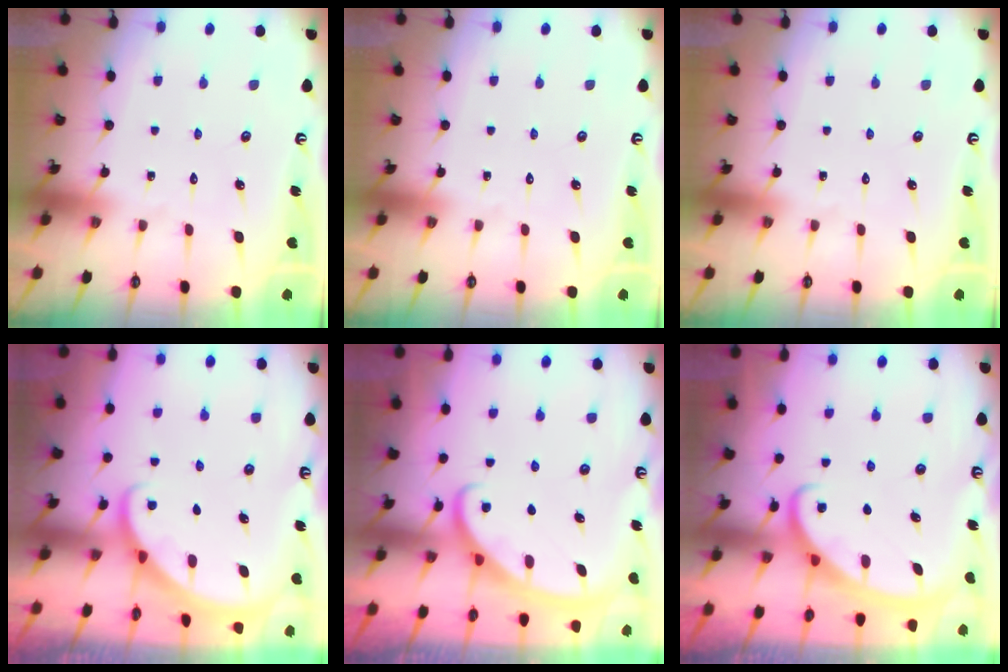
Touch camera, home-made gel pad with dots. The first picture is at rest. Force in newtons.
{"total": 0.0}
{"total": 0.0}
{"total": 1.9, "press": 1.9, "slide": 0.1}
{"total": 2.7, "press": 2.7, "slide": 0.3}
{"total": 2.5, "press": 2.5, "slide": 0.4}